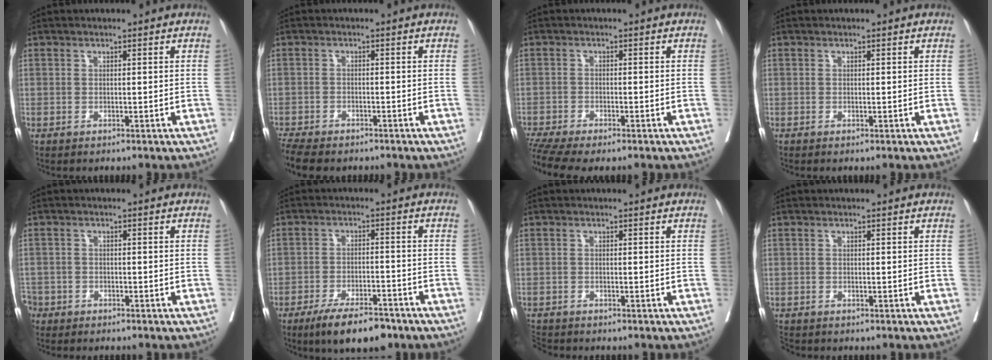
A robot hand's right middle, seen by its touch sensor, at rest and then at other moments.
{"total": 8.3, "force": [-6.9, 2.5, 3.8], "torque": [-0.069, -0.010, -0.108]}
{"total": 8.6, "force": [-6.7, 2.2, 4.9], "torque": [-0.093, -0.001, -0.110]}
{"total": 0.0}
{"total": 4.3, "force": [-3.3, 2.8, 0.5], "torque": [-0.016, 0.003, -0.067]}
{"total": 9.6, "force": [-7.1, 2.7, 5.8], "torque": [-0.087, -0.010, -0.117]}
{"total": 2.4, "force": [-2.3, 0.7, 0.0], "torque": [0.001, -0.009, -0.043]}
{"total": 1.8, "force": [-1.6, 0.9, 0.3], "torque": [-0.008, -0.003, -0.030]}